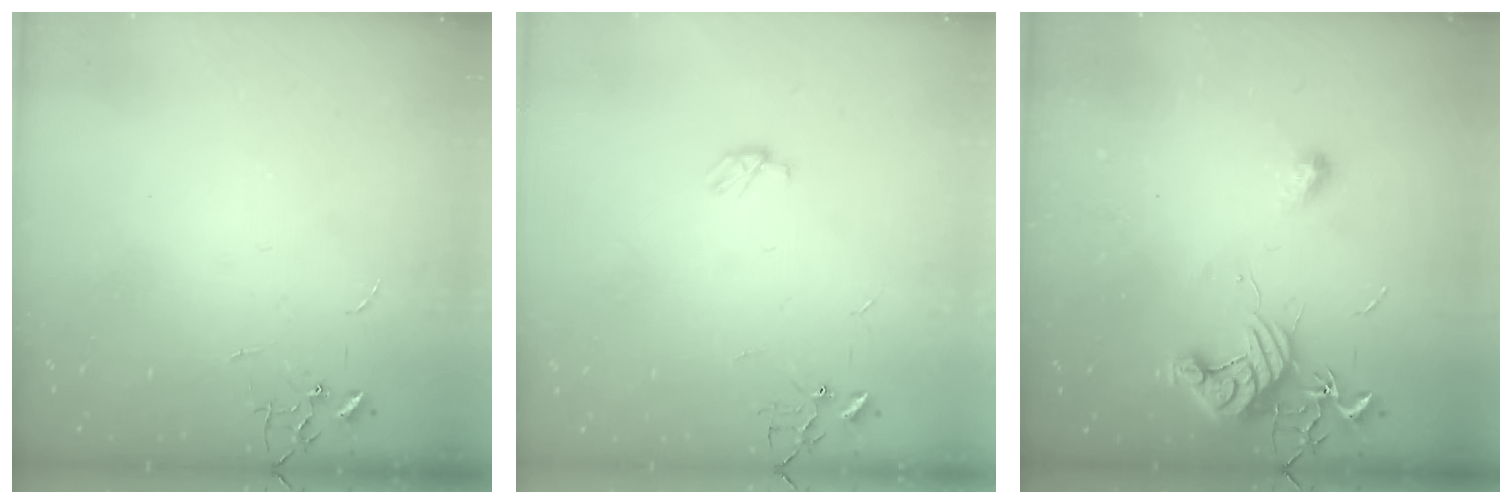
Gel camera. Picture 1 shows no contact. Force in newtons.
{"total": 3.5, "press": 3.5, "slide": 0.4}
{"total": 12.0, "press": 11.9, "slide": 0.8}